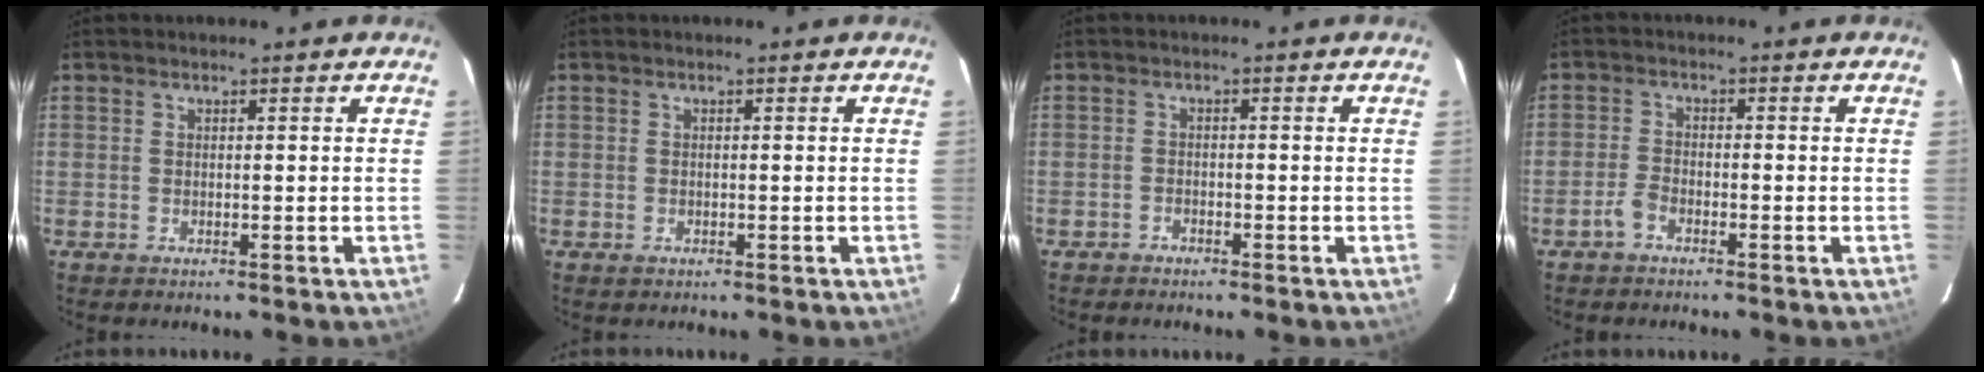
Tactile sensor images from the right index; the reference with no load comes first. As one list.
[{"total": 0.7, "force": [-0.4, 0.5, 0.3], "torque": [-0.004, 0.000, -0.005]}, {"total": 1.3, "force": [-1.3, 0.4, -0.1], "torque": [-0.004, 0.002, -0.023]}, {"total": 2.5, "force": [-1.9, 0.9, 1.4], "torque": [-0.042, 0.006, -0.041]}]